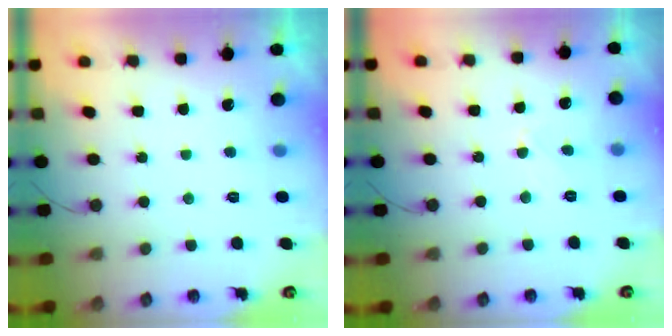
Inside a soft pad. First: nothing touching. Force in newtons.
{"total": 3.2, "press": 3.2, "slide": 0.4}